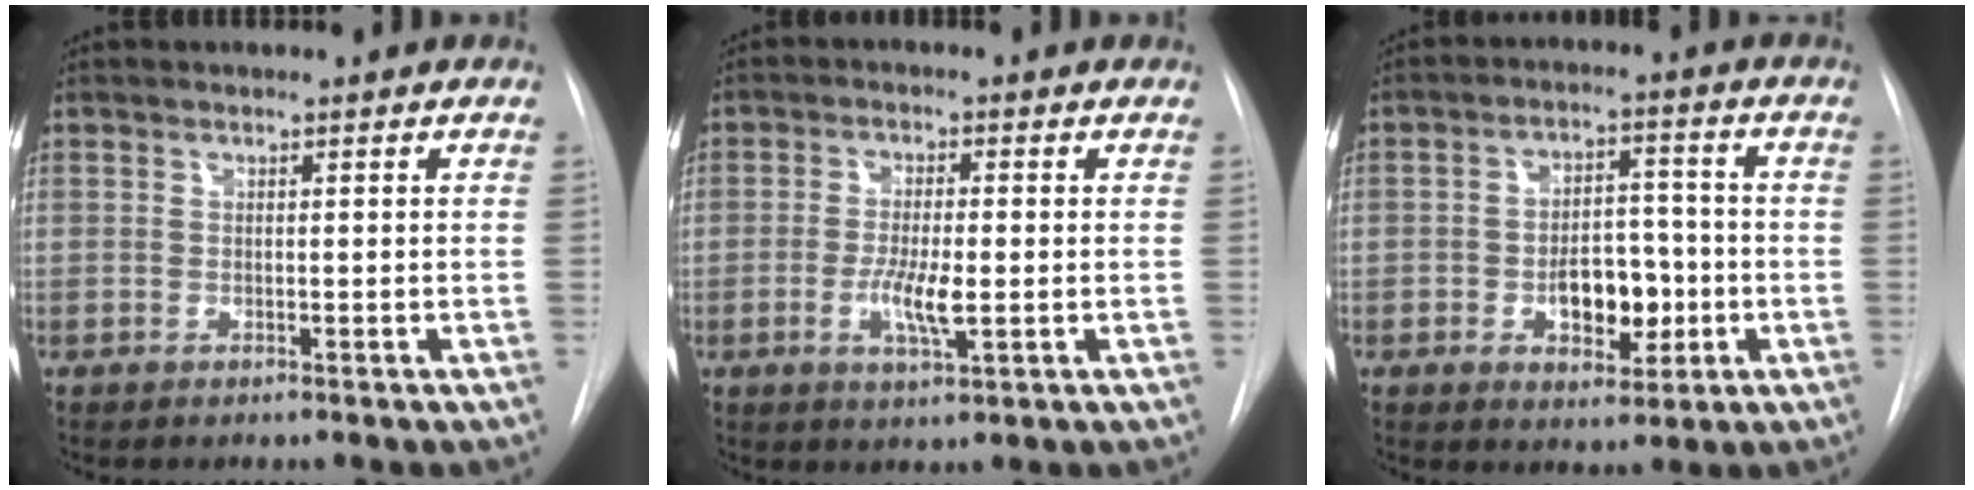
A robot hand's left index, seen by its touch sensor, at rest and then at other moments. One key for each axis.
{"total": 5.5, "fx": -1.1, "fy": 1.2, "fz": 5.2, "tx": -0.101, "ty": -0.008, "tz": -0.018}
{"total": 8.1, "fx": -2.0, "fy": 4.5, "fz": 6.4, "tx": -0.096, "ty": 0.014, "tz": -0.025}